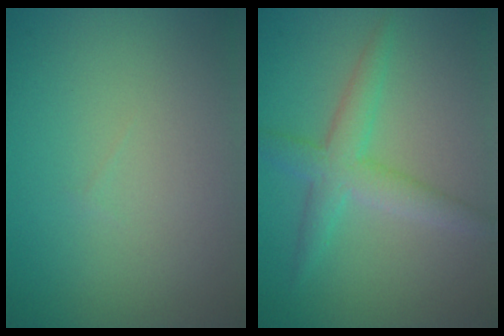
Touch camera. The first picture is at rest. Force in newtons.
{"total": 3.4, "press": 3.4, "slide": 0.2}